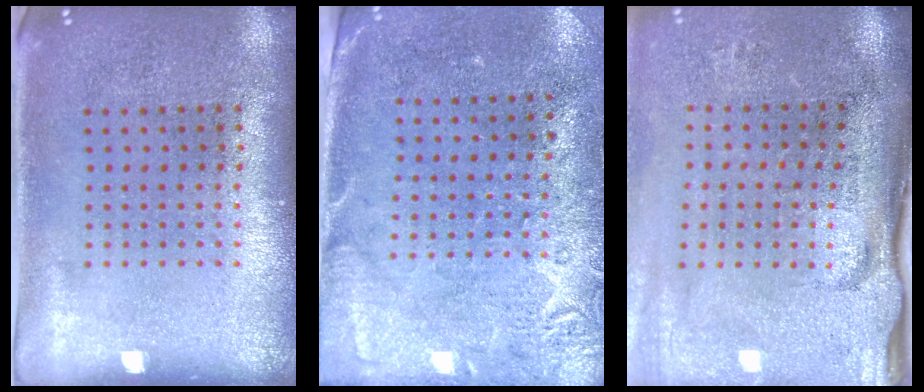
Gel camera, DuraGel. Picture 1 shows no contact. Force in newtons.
{"total": 2.7, "press": 2.3, "slide": 1.5}
{"total": 4.4, "press": 3.6, "slide": 2.6}